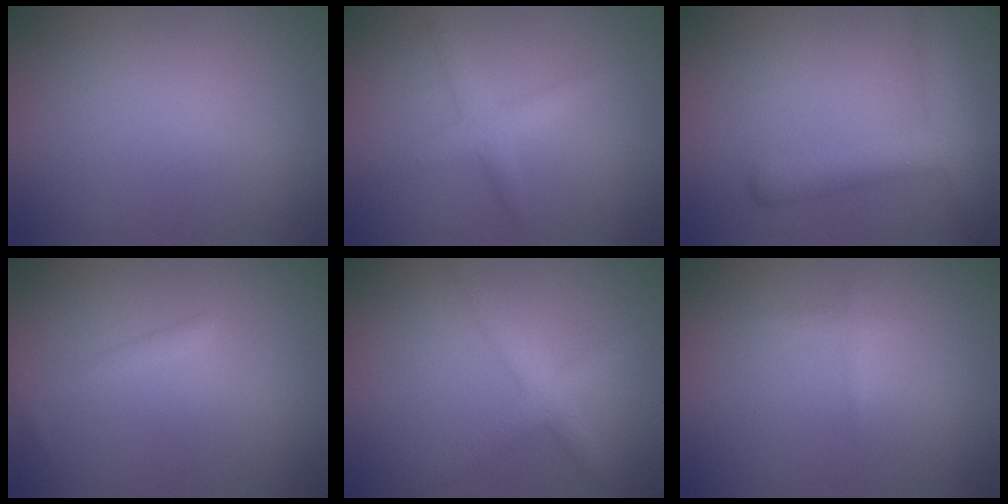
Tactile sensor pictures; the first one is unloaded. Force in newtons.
{"total": 2.1, "press": 2.1, "slide": 0.1}
{"total": 4.3, "press": 4.3, "slide": 0.2}
{"total": 1.0, "press": 1.0, "slide": 0.0}
{"total": 3.7, "press": 3.7, "slide": 0.1}
{"total": 0.7, "press": 0.7, "slide": 0.0}